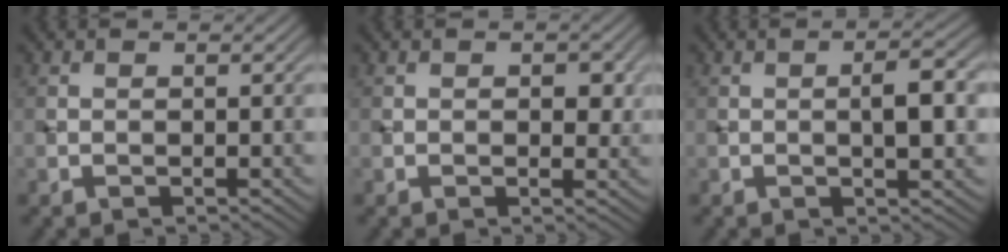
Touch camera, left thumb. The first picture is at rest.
{"total": 2.2, "force": [0.2, 1.3, 1.7], "torque": [-0.022, -0.008, 0.004]}
{"total": 3.9, "force": [-0.2, 1.1, 3.8], "torque": [-0.060, 0.006, -0.008]}